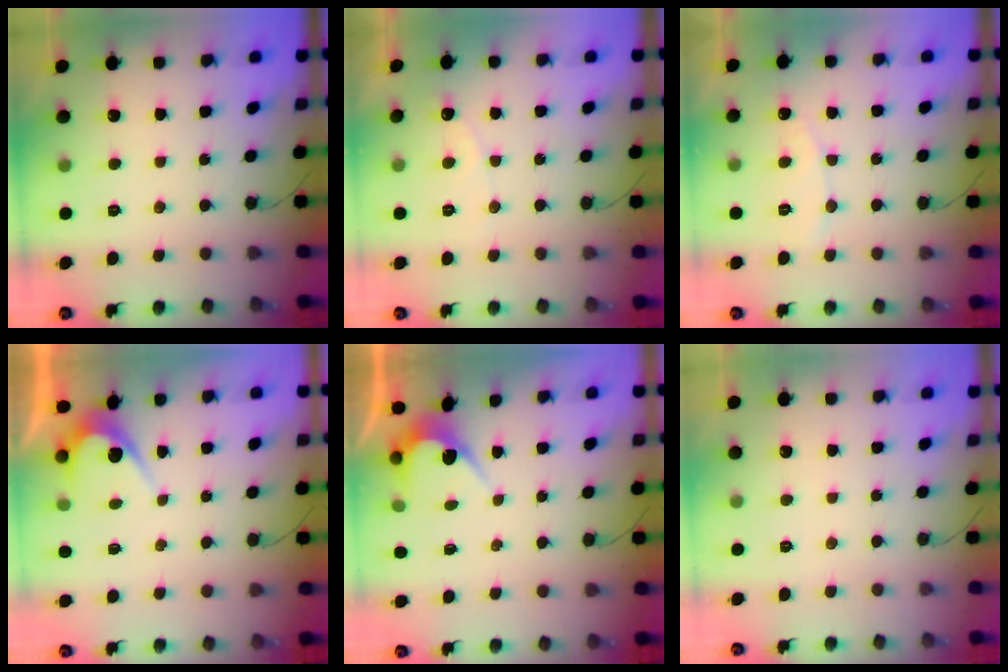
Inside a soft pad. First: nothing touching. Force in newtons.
{"total": 2.9, "press": 2.9, "slide": 0.2}
{"total": 5.7, "press": 5.7, "slide": 0.5}
{"total": 4.6, "press": 4.6, "slide": 0.3}
{"total": 2.8, "press": 2.8, "slide": 0.1}
{"total": 0.0}